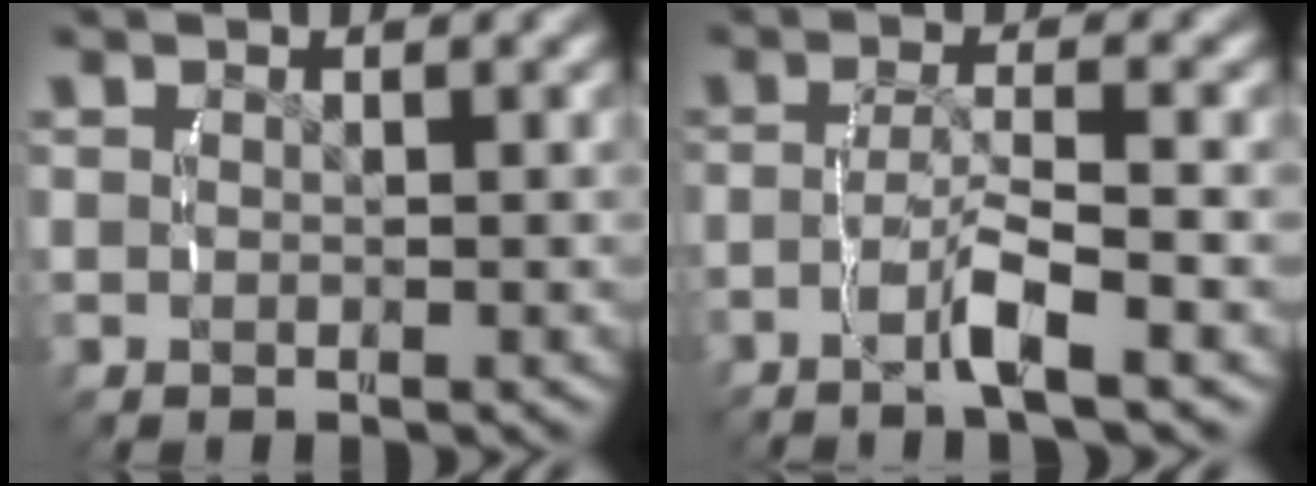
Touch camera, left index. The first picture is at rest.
{"total": 3.5, "force": [-2.0, -0.2, 2.8], "torque": [-0.053, 0.001, -0.034]}